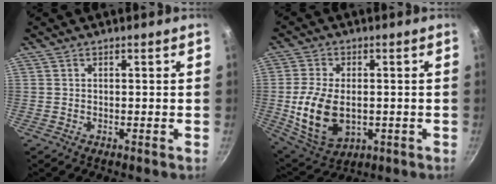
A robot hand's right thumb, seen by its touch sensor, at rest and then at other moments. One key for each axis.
{"total": 13.0, "fx": -1.2, "fy": 8.2, "fz": 10.0, "tx": -0.187, "ty": -0.007, "tz": -0.006}